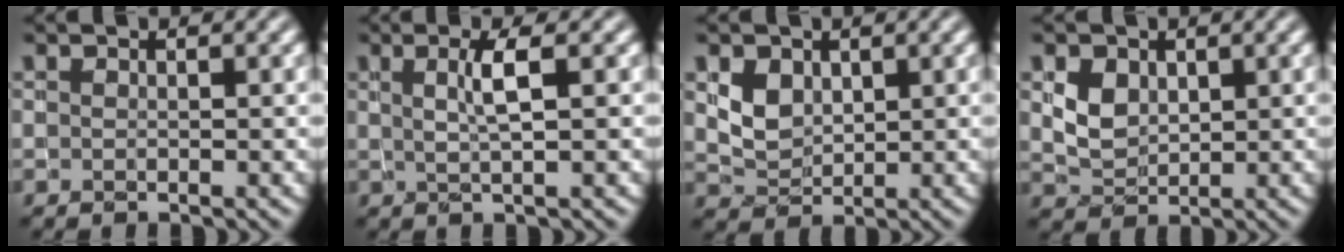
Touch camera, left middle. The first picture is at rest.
{"total": 2.4, "force": [0.3, 0.5, 2.3], "torque": [-0.038, -0.002, 0.005]}
{"total": 2.4, "force": [0.7, 1.9, 1.3], "torque": [-0.029, -0.006, 0.019]}
{"total": 2.5, "force": [0.7, 2.0, 1.4], "torque": [-0.032, -0.004, 0.016]}